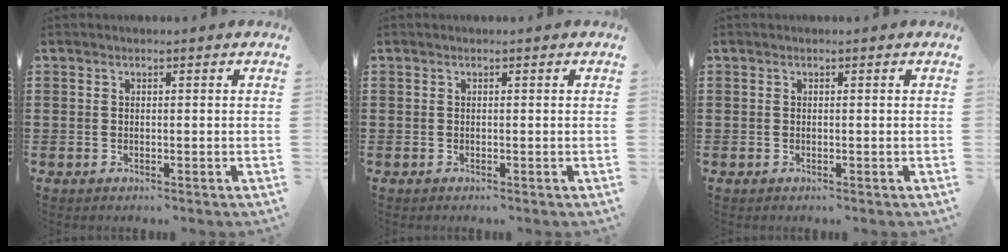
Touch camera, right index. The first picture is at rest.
{"total": 0.0}
{"total": 0.0}